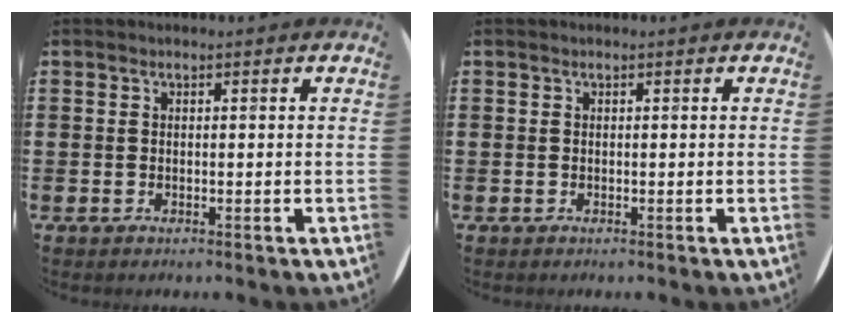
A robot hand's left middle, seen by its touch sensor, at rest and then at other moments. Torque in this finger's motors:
{"motor_torque": [-0.12, 0.00, 0.02, 0.01]}